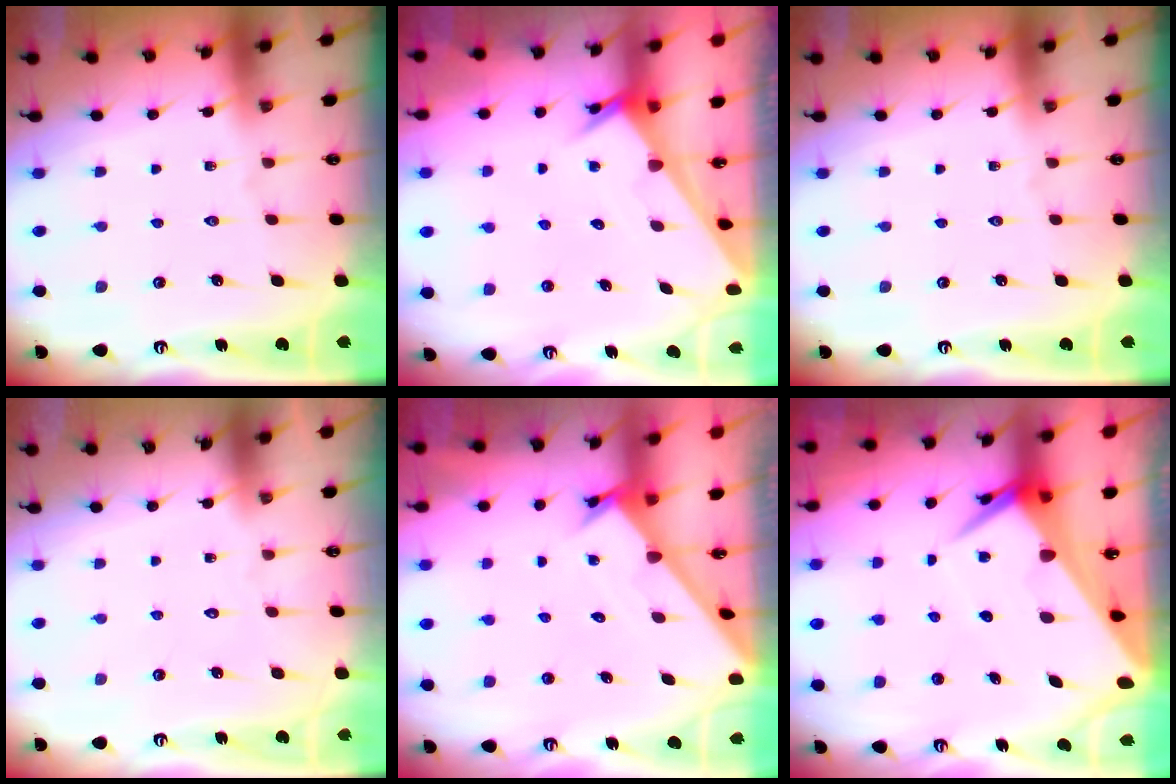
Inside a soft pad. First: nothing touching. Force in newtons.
{"total": 2.5, "press": 2.5, "slide": 0.1}
{"total": 0.0}
{"total": 1.5, "press": 1.5, "slide": 0.0}
{"total": 1.7, "press": 1.7, "slide": 0.1}
{"total": 9.3, "press": 9.3, "slide": 0.6}